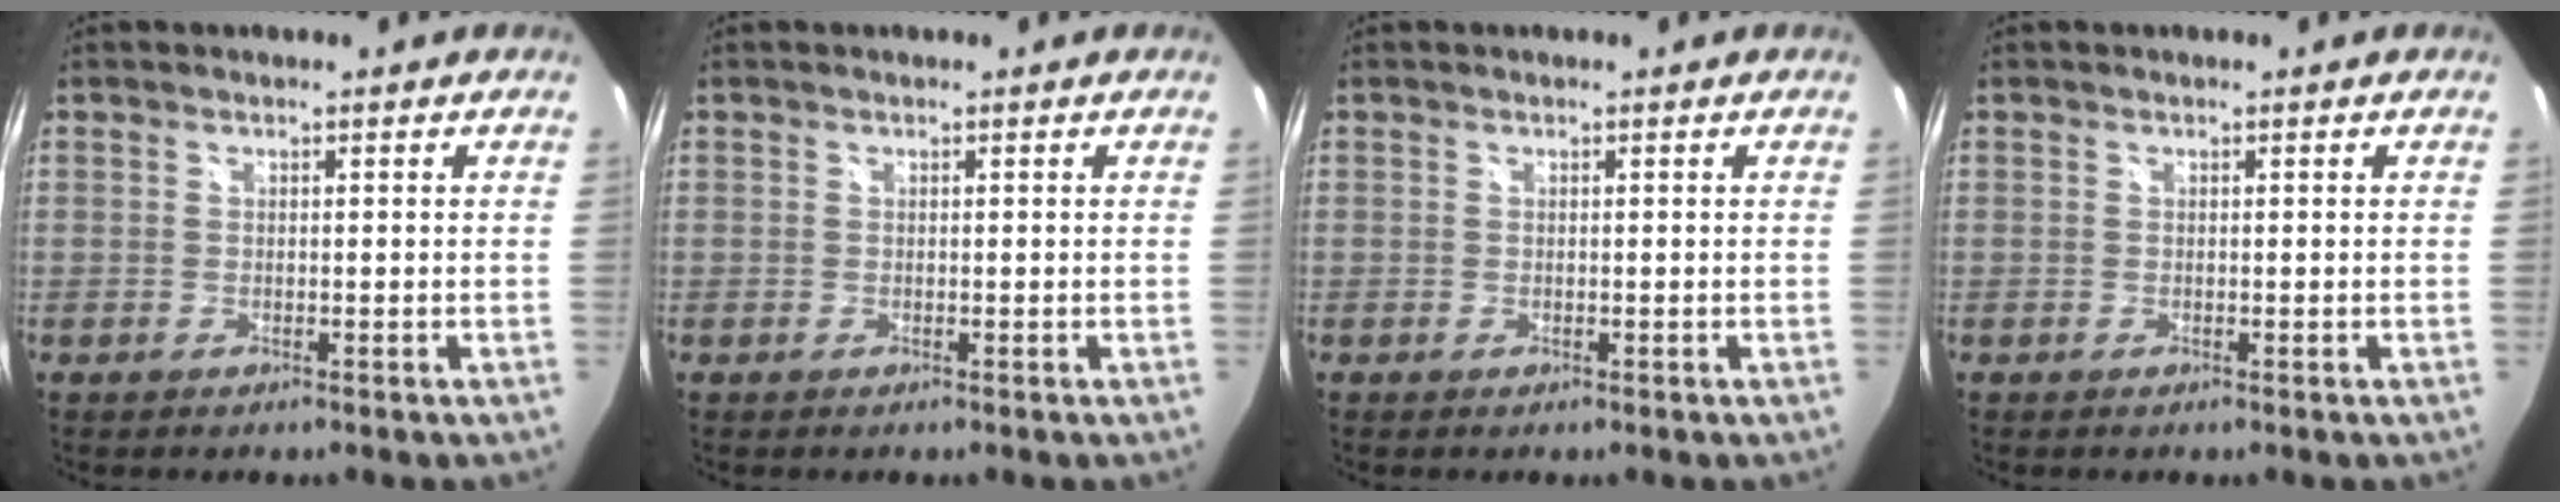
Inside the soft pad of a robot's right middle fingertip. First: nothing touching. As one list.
[{"total": 0.0}, {"total": 0.0}, {"total": 0.0}]